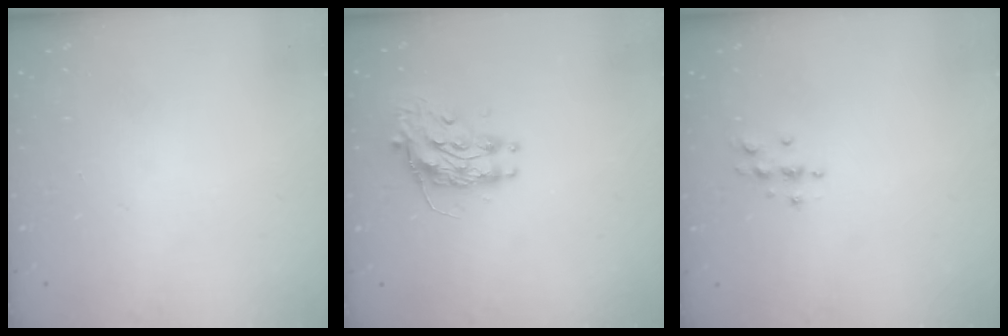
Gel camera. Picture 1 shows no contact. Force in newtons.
{"total": 9.6, "press": 9.6, "slide": 0.7}
{"total": 3.7, "press": 3.7, "slide": 0.5}